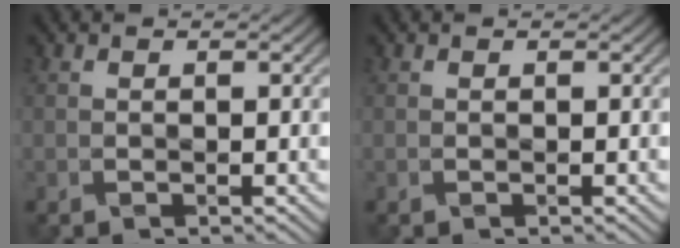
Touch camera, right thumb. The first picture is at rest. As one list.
[{"total": 0.0}]